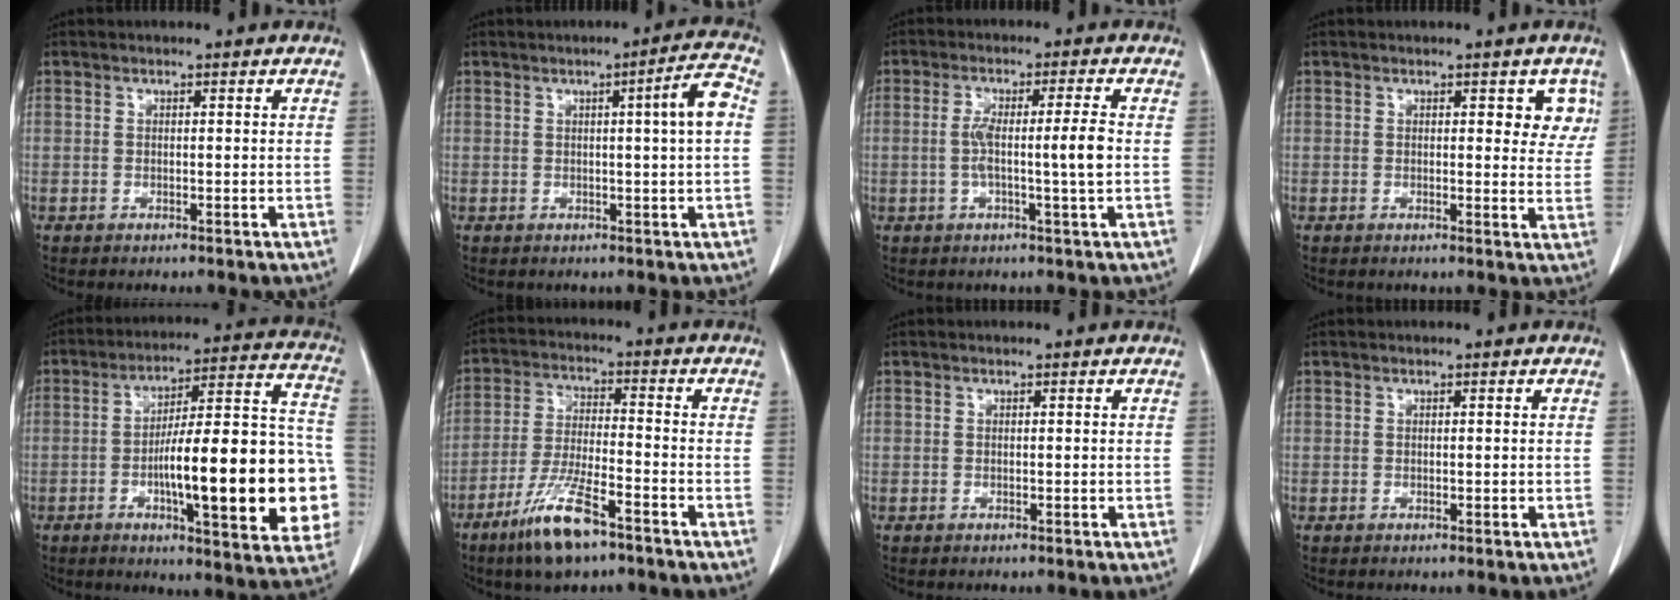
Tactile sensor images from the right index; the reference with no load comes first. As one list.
[{"total": 5.4, "force": [0.6, -0.5, 5.3], "torque": [-0.081, 0.004, 0.008]}, {"total": 6.3, "force": [-0.5, -0.6, 6.2], "torque": [-0.114, 0.006, -0.004]}, {"total": 4.3, "force": [1.9, 2.1, 3.3], "torque": [-0.020, 0.000, 0.014]}, {"total": 23.6, "force": [-4.9, 4.5, 22.7], "torque": [-0.251, 0.029, -0.058]}, {"total": 10.1, "force": [-6.6, 1.7, 7.5], "torque": [-0.154, -0.021, -0.122]}, {"total": 0.0}, {"total": 0.0}]